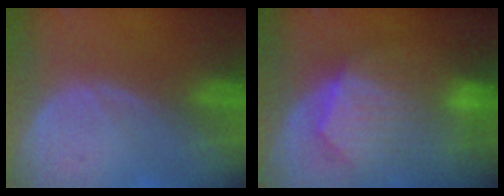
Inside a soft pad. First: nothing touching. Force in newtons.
{"total": 10.3, "press": 9.0, "slide": 5.1}